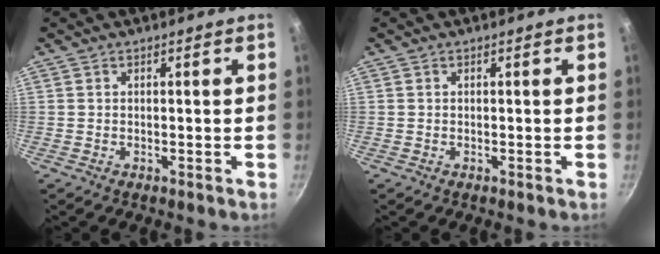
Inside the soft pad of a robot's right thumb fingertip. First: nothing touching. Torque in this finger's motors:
{"motor_torque": [-0.08, 0.09, 0.33, 0.08, 0.03]}